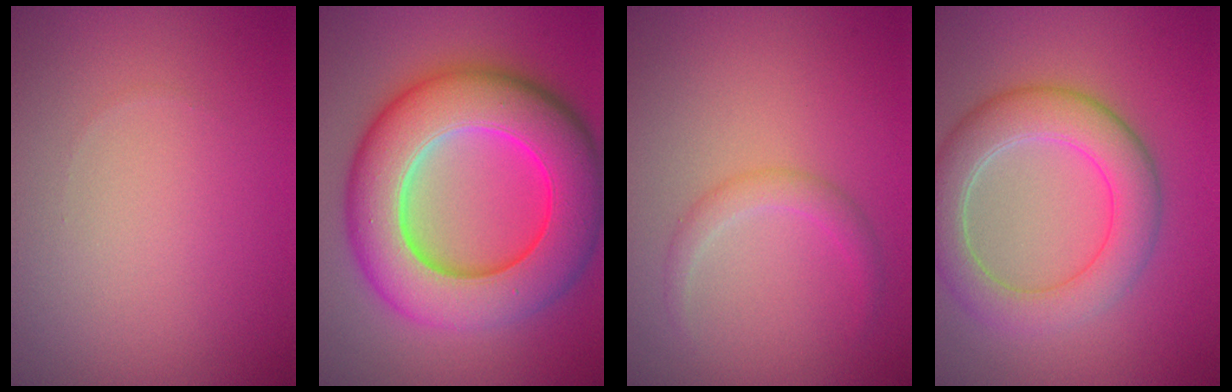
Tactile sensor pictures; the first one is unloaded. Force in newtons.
{"total": 12.8, "press": 12.8, "slide": 0.3}
{"total": 1.6, "press": 1.6, "slide": 0.0}
{"total": 6.0, "press": 5.9, "slide": 0.4}